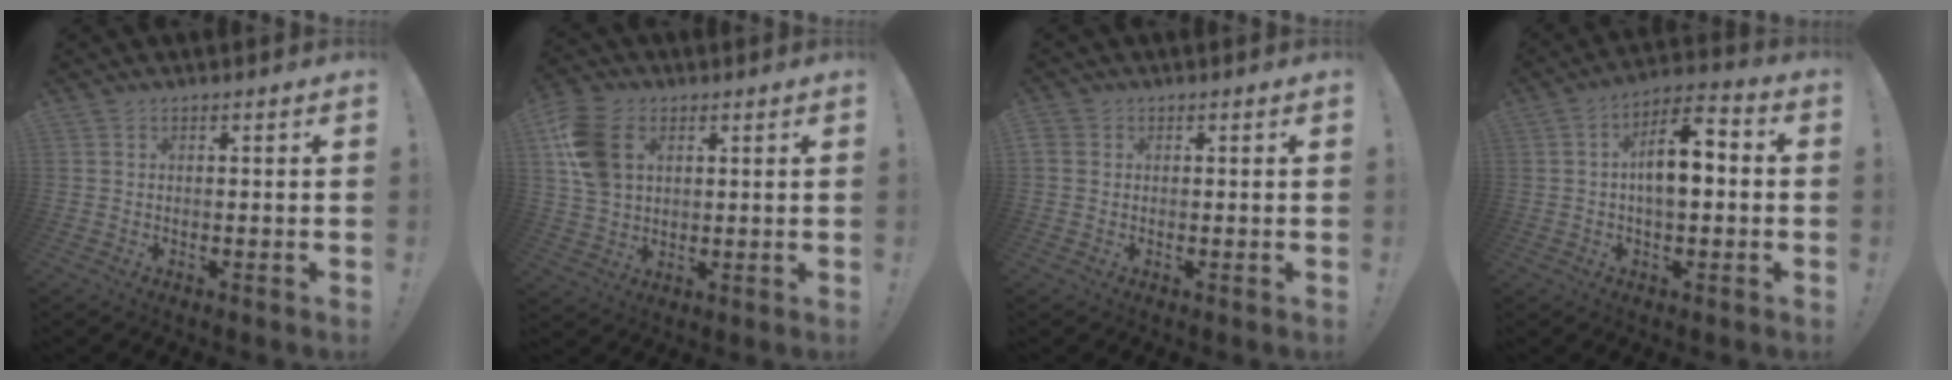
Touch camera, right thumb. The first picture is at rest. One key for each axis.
{"total": 13.4, "fx": 4.3, "fy": 9.4, "fz": 8.5, "tx": -0.171, "ty": -0.001, "tz": 0.087}
{"total": 2.0, "fx": 0.5, "fy": 1.7, "fz": 0.8, "tx": -0.021, "ty": 0.006, "tz": 0.012}
{"total": 10.9, "fx": 0.1, "fy": 5.3, "fz": 9.5, "tx": -0.141, "ty": 0.006, "tz": 0.000}